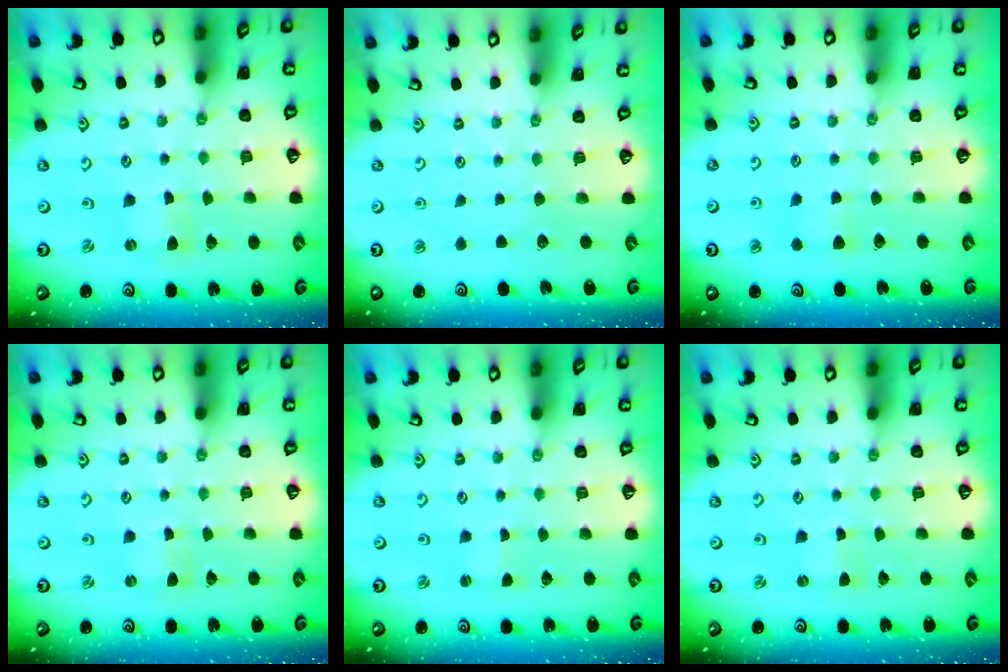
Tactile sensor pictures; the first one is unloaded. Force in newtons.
{"total": 0.0}
{"total": 4.4, "press": 4.3, "slide": 0.8}
{"total": 0.0}
{"total": 0.0}
{"total": 0.5, "press": 0.5, "slide": 0.1}